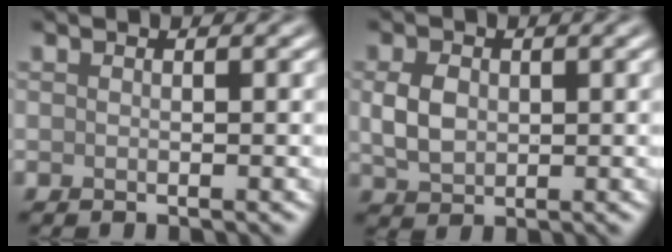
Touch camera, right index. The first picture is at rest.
{"total": 3.1, "force": [0.3, 2.2, 2.0], "torque": [-0.048, 0.001, 0.007]}